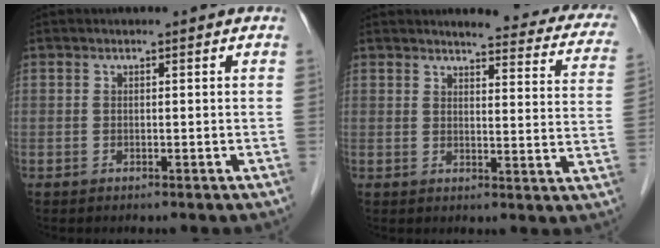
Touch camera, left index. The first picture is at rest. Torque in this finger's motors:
{"motor_torque": [-0.10, -0.32, 0.18, 0.05]}